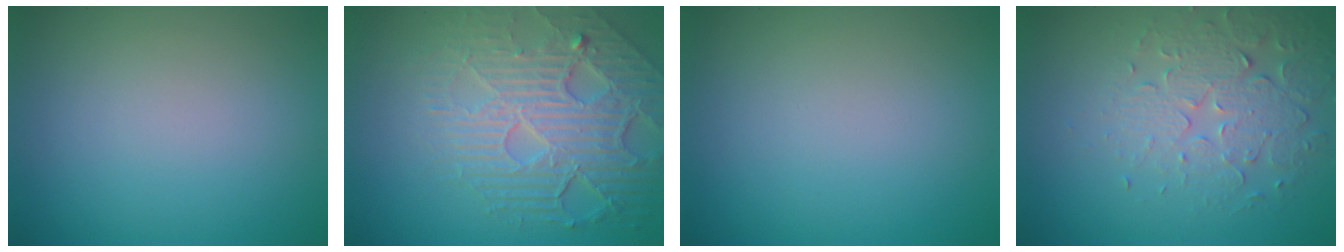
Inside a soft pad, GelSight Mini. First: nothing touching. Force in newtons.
{"total": 7.6, "press": 5.4, "slide": 5.4}
{"total": 0.0}
{"total": 3.8, "press": 3.4, "slide": 1.6}